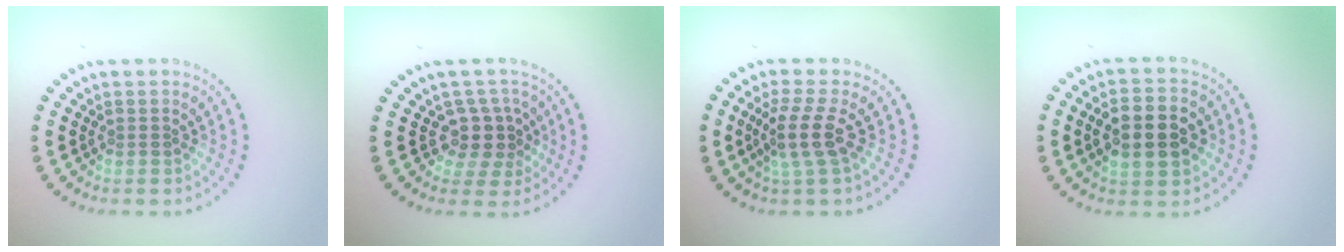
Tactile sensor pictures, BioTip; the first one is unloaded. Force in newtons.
{"total": 2.9, "press": 2.2, "slide": 1.8}
{"total": 3.4, "press": 2.7, "slide": 2.0}
{"total": 5.5, "press": 5.5, "slide": 0.4}